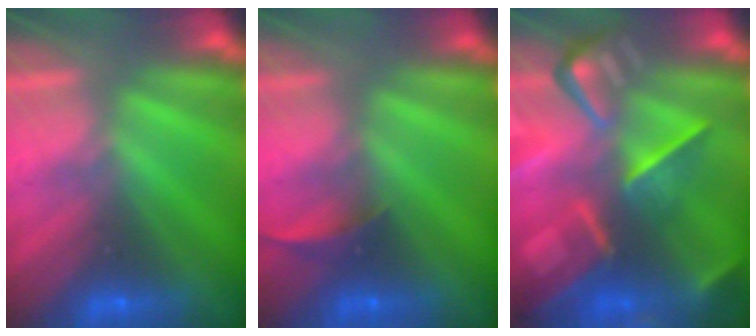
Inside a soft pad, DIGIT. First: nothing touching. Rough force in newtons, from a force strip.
{"total": 1.8}
{"total": 7.3}